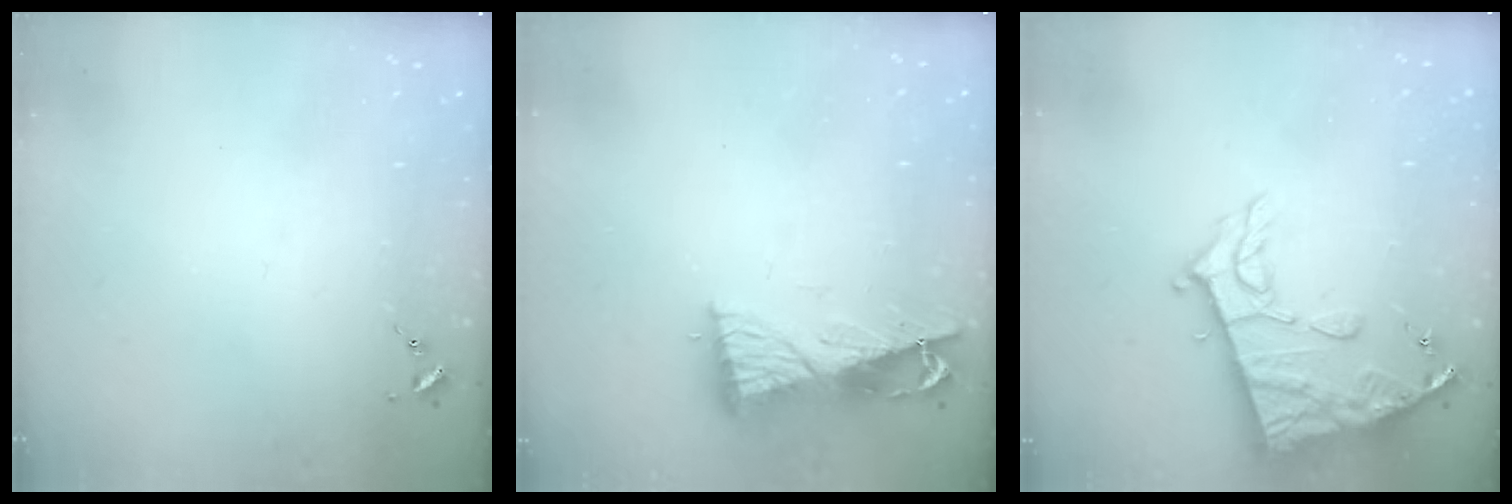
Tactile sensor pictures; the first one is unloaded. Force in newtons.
{"total": 9.2, "press": 9.2, "slide": 1.1}
{"total": 14.0, "press": 13.9, "slide": 1.1}